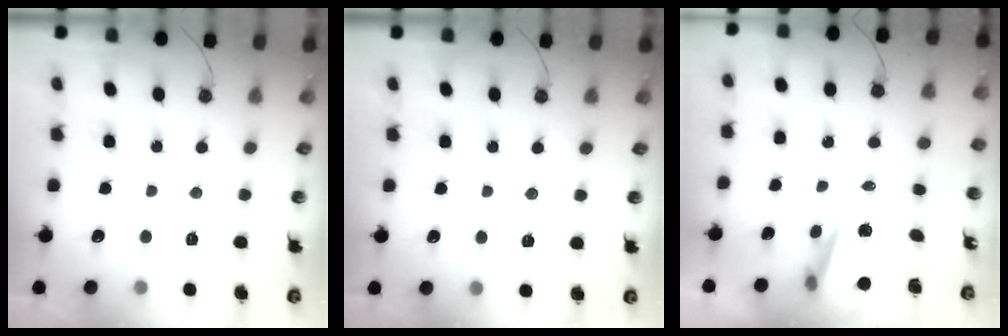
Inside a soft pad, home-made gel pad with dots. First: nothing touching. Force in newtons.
{"total": 2.6, "press": 2.5, "slide": 0.8}
{"total": 5.5, "press": 5.2, "slide": 1.7}